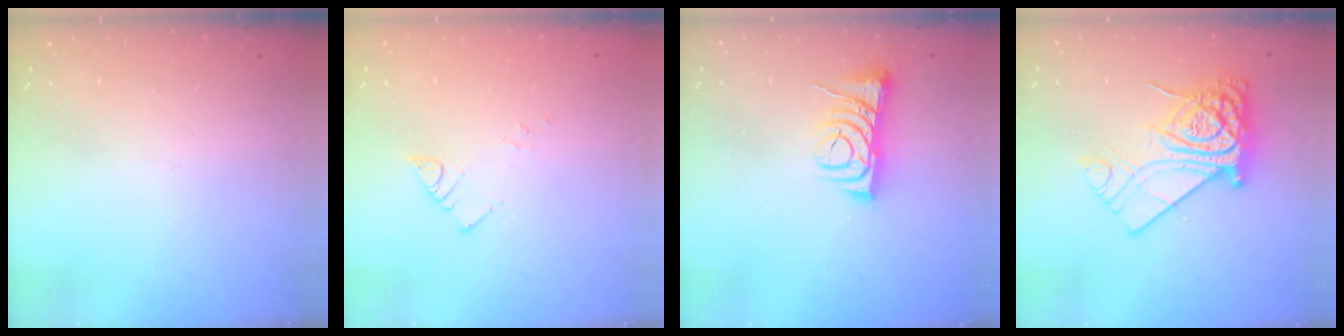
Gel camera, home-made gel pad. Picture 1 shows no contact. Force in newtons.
{"total": 2.5, "press": 2.5, "slide": 0.3}
{"total": 9.8, "press": 9.7, "slide": 1.1}
{"total": 14.7, "press": 14.7, "slide": 1.5}